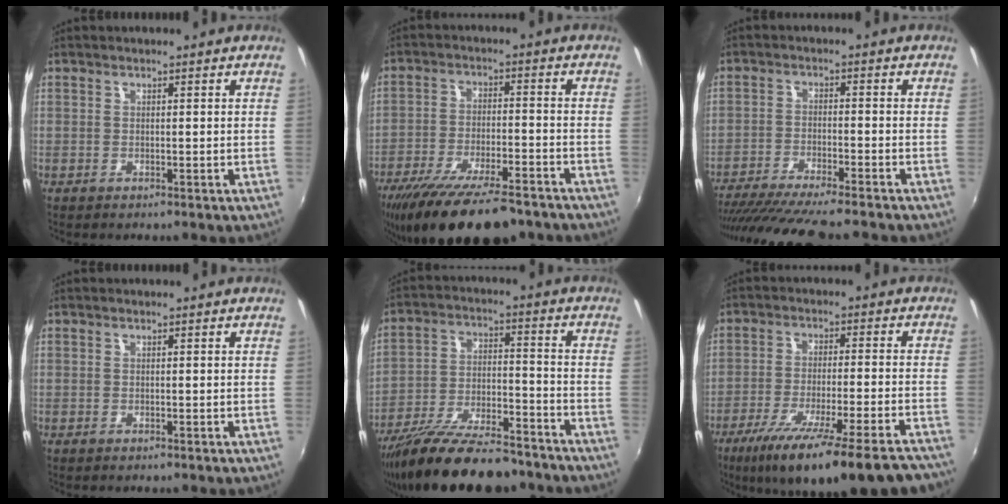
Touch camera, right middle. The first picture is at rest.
{"total": 18.8, "force": [-14.8, 4.8, 10.5], "torque": [-0.203, -0.042, -0.228]}
{"total": 16.0, "force": [-14.1, 1.0, 7.6], "torque": [-0.151, -0.032, -0.225]}
{"total": 0.0}
{"total": 19.4, "force": [-15.6, 5.5, 10.1], "torque": [-0.188, -0.027, -0.244]}
{"total": 22.7, "force": [-17.8, 2.9, 13.8], "torque": [-0.234, -0.066, -0.263]}